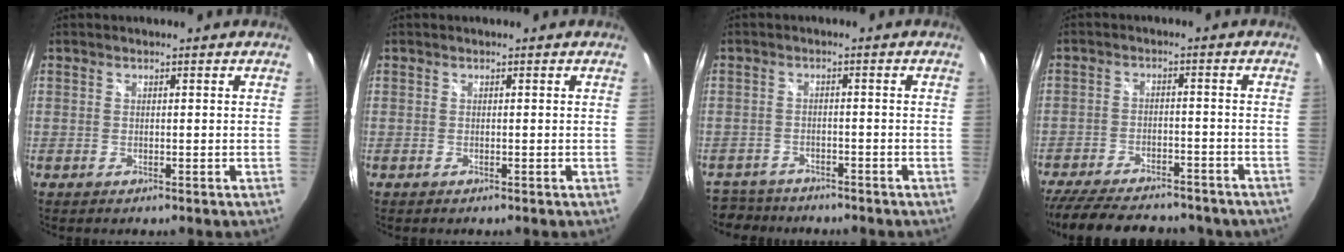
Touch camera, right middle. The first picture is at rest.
{"total": 0.0}
{"total": 8.3, "force": [-7.2, 3.7, 1.6], "torque": [-0.059, -0.005, -0.119]}
{"total": 22.1, "force": [-17.8, 8.1, 10.4], "torque": [-0.216, -0.021, -0.248]}